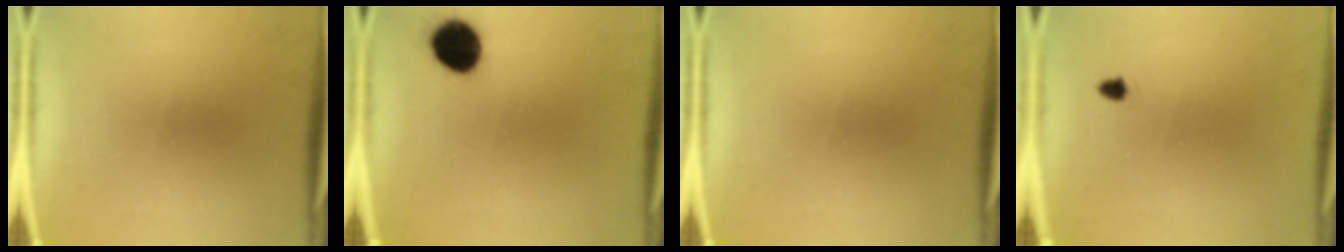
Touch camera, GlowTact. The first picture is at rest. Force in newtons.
{"total": 9.2}
{"total": 0.0}
{"total": 1.1}